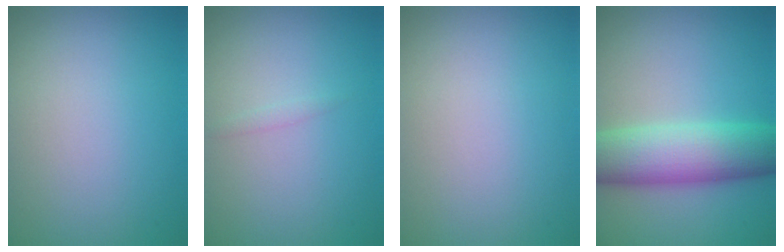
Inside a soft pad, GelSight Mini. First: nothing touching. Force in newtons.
{"total": 0.6, "press": 0.6, "slide": 0.1}
{"total": 0.0}
{"total": 8.1, "press": 8.1, "slide": 0.3}